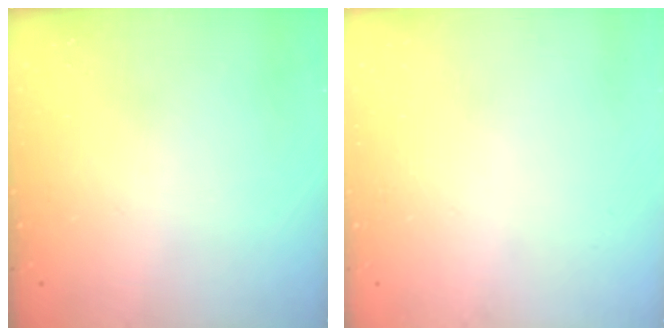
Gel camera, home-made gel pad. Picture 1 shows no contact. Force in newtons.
{"total": 0.0}